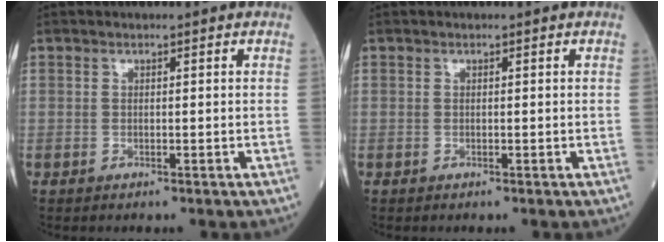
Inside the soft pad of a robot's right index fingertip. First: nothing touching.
{"total": 0.0}